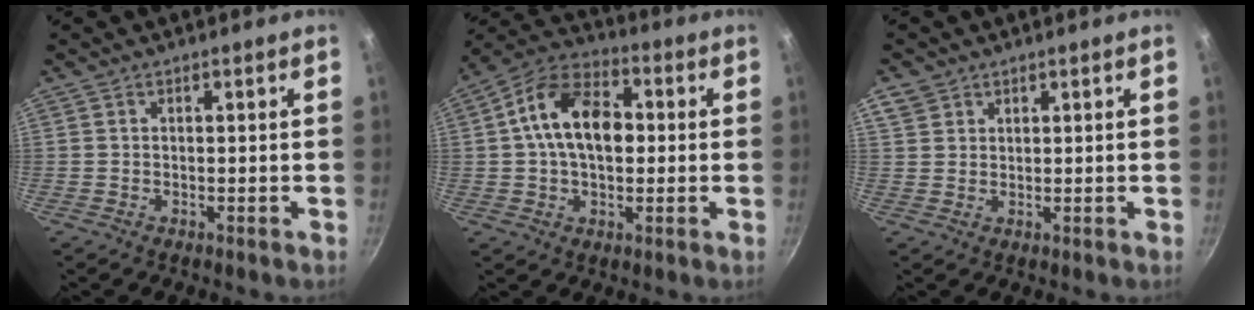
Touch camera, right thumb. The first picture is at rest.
{"total": 14.7, "force": [1.4, 9.4, 11.3], "torque": [-0.166, 0.029, 0.004]}
{"total": 3.5, "force": [2.1, 2.7, 1.0], "torque": [-0.007, 0.002, 0.039]}